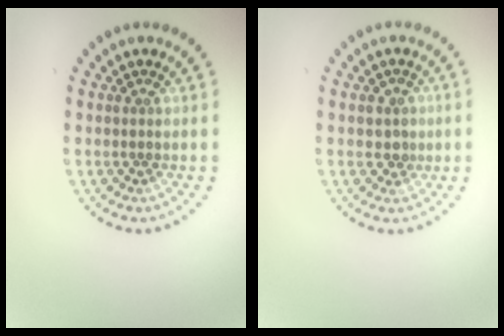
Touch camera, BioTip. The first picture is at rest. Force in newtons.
{"total": 1.7, "press": 1.6, "slide": 0.7}